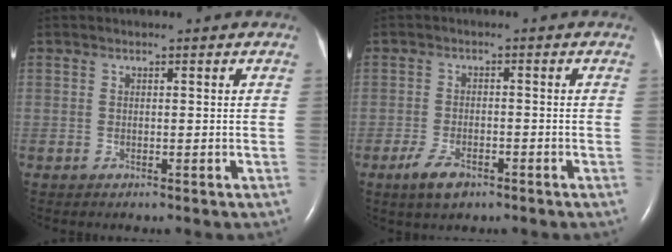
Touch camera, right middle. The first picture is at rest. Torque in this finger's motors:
{"motor_torque": [0.63, -0.72, 0.05, 0.04]}